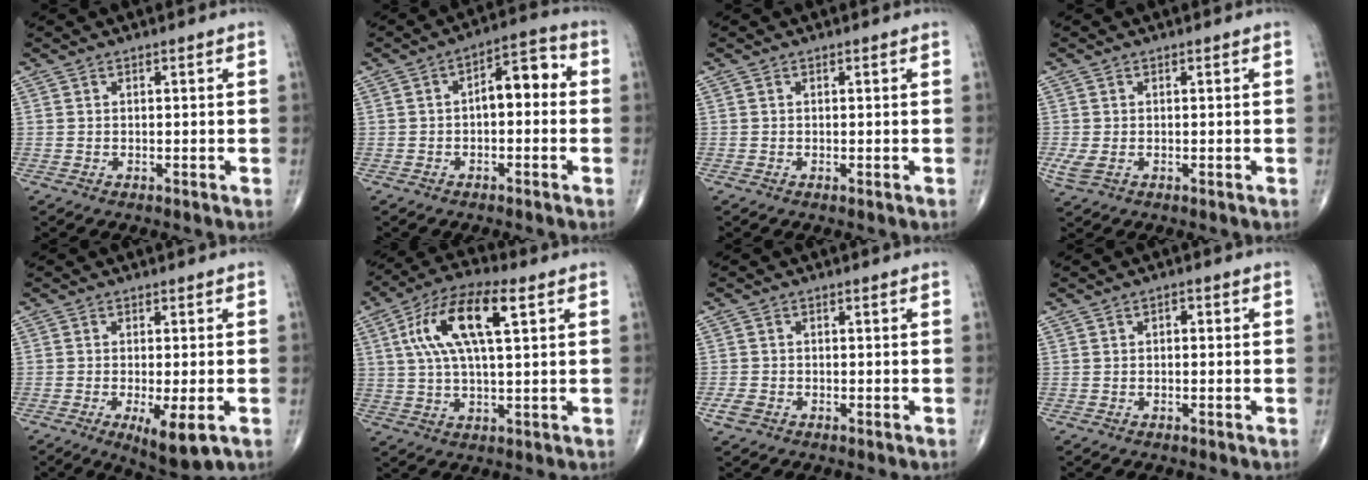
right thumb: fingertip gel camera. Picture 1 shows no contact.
{"total": 7.6, "force": [-0.1, 4.0, 6.4], "torque": [-0.070, 0.032, -0.011]}
{"total": 0.0}
{"total": 2.4, "force": [-0.4, 1.4, 1.9], "torque": [-0.053, 0.001, -0.003]}
{"total": 7.3, "force": [-2.6, 1.8, 6.5], "torque": [-0.105, -0.019, -0.036]}
{"total": 14.4, "force": [4.4, 5.2, 12.7], "torque": [-0.249, 0.018, 0.076]}
{"total": 2.0, "force": [-1.0, 1.4, 1.1], "torque": [-0.025, 0.003, -0.019]}
{"total": 1.1, "force": [0.1, 0.7, 0.9], "torque": [-0.005, 0.004, -0.004]}